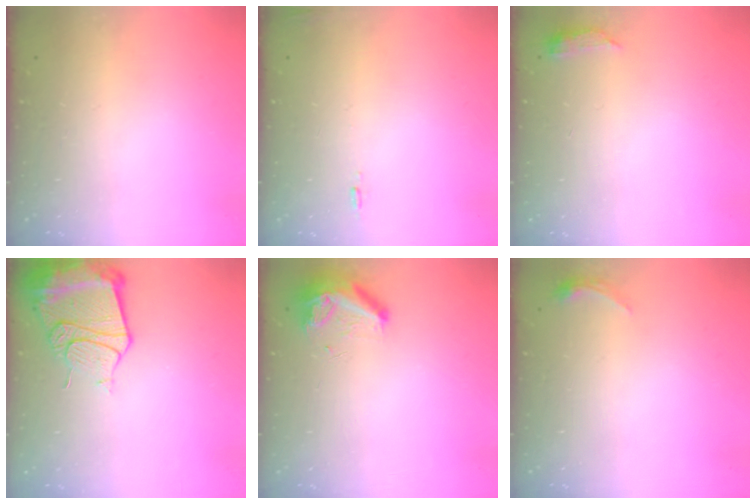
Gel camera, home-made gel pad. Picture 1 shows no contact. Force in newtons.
{"total": 5.6, "press": 5.3, "slide": 1.8}
{"total": 3.5, "press": 3.5, "slide": 0.6}
{"total": 14.5, "press": 14.4, "slide": 1.7}
{"total": 8.3, "press": 8.2, "slide": 0.9}
{"total": 3.4, "press": 3.3, "slide": 0.6}